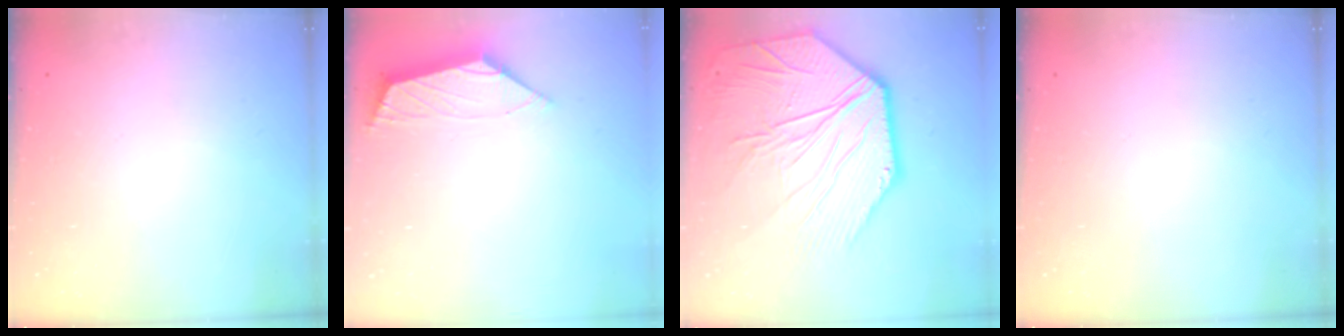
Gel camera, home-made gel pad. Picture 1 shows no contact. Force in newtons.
{"total": 2.9, "press": 2.8, "slide": 0.6}
{"total": 15.4, "press": 15.3, "slide": 2.2}
{"total": 0.0}